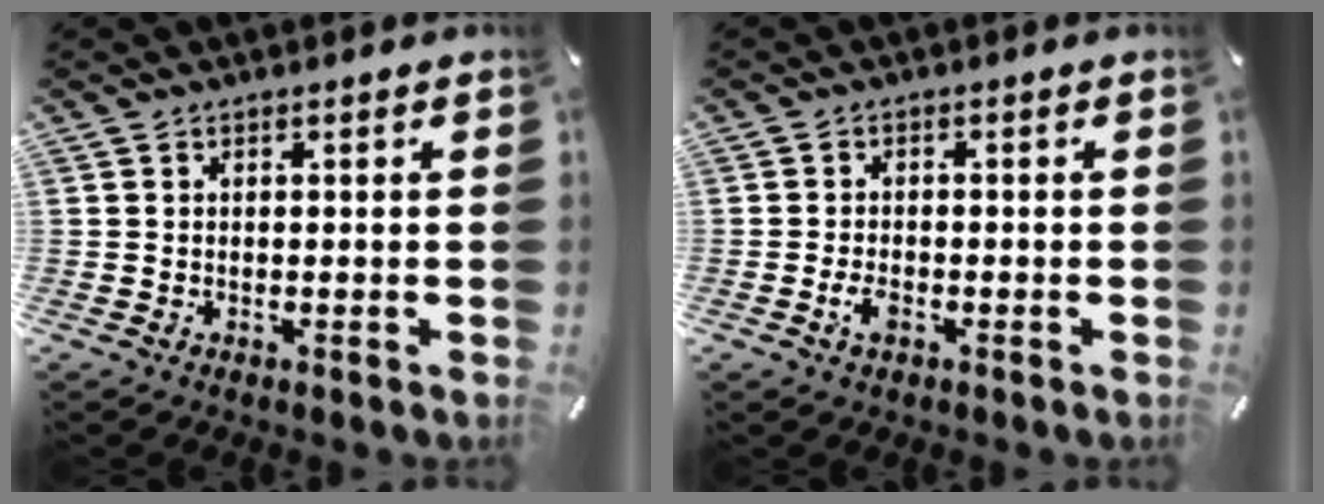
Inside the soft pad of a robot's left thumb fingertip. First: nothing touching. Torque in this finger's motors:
{"motor_torque": [-0.07, 0.07, 0.29, 0.17, 0.05]}